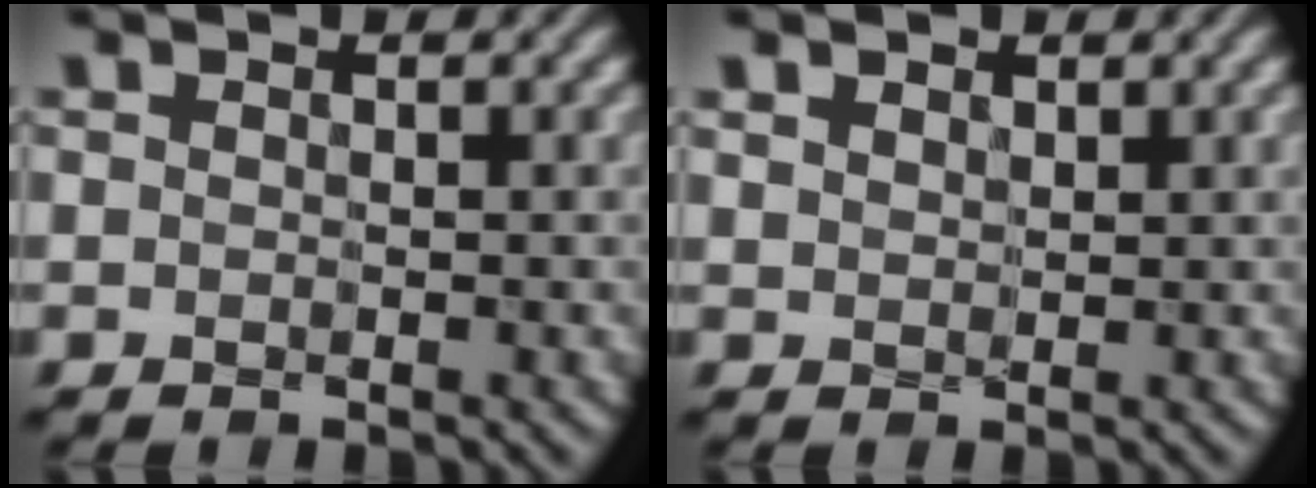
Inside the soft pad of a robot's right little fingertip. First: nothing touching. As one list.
[{"total": 1.8, "force": [1.2, 1.1, 0.8], "torque": [-0.022, 0.000, 0.026]}]